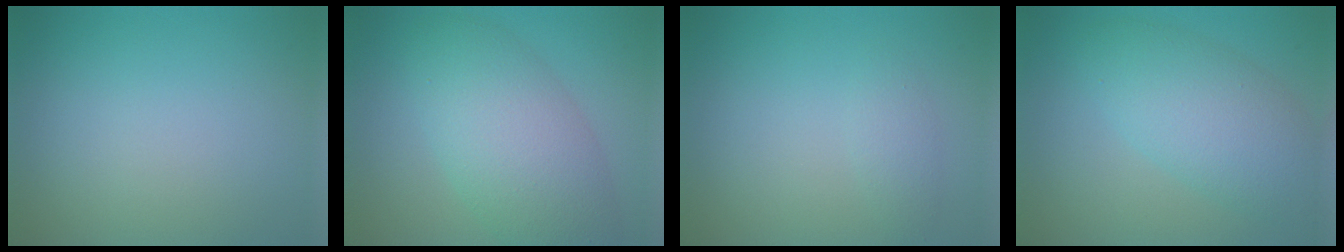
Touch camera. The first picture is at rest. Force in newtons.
{"total": 7.3, "press": 7.3, "slide": 0.1}
{"total": 1.2, "press": 1.2, "slide": 0.0}
{"total": 5.5, "press": 5.5, "slide": 0.2}